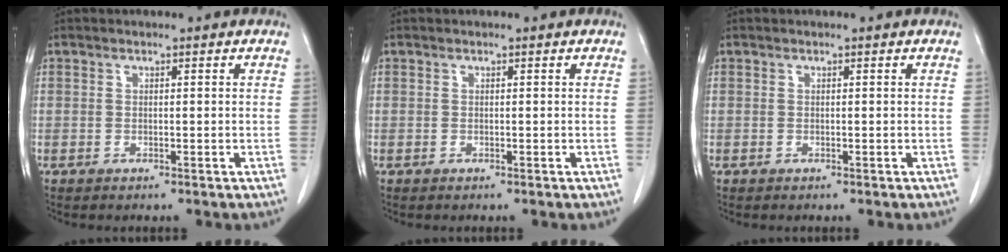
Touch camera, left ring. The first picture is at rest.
{"total": 0.0}
{"total": 0.0}